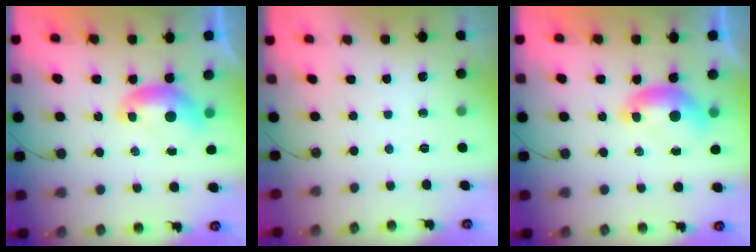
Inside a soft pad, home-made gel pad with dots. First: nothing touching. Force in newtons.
{"total": 0.0}
{"total": 1.2, "press": 1.1, "slide": 0.6}